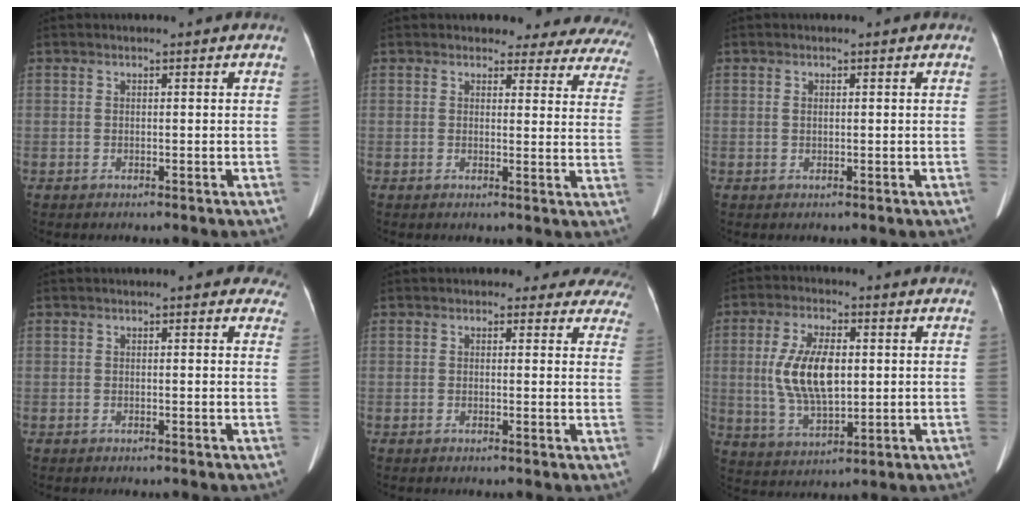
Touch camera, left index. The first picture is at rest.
{"total": 16.3, "force": [15.1, 5.2, 2.8], "torque": [0.007, -0.059, 0.133]}
{"total": 0.8, "force": [0.2, 0.4, 0.6], "torque": [-0.019, 0.004, 0.005]}
{"total": 3.6, "force": [2.6, 1.6, 1.9], "torque": [-0.004, 0.009, 0.015]}
{"total": 9.1, "force": [8.1, 4.1, 1.0], "torque": [0.035, -0.008, 0.053]}
{"total": 10.5, "force": [0.9, 4.5, 9.5], "torque": [-0.204, 0.008, 0.024]}